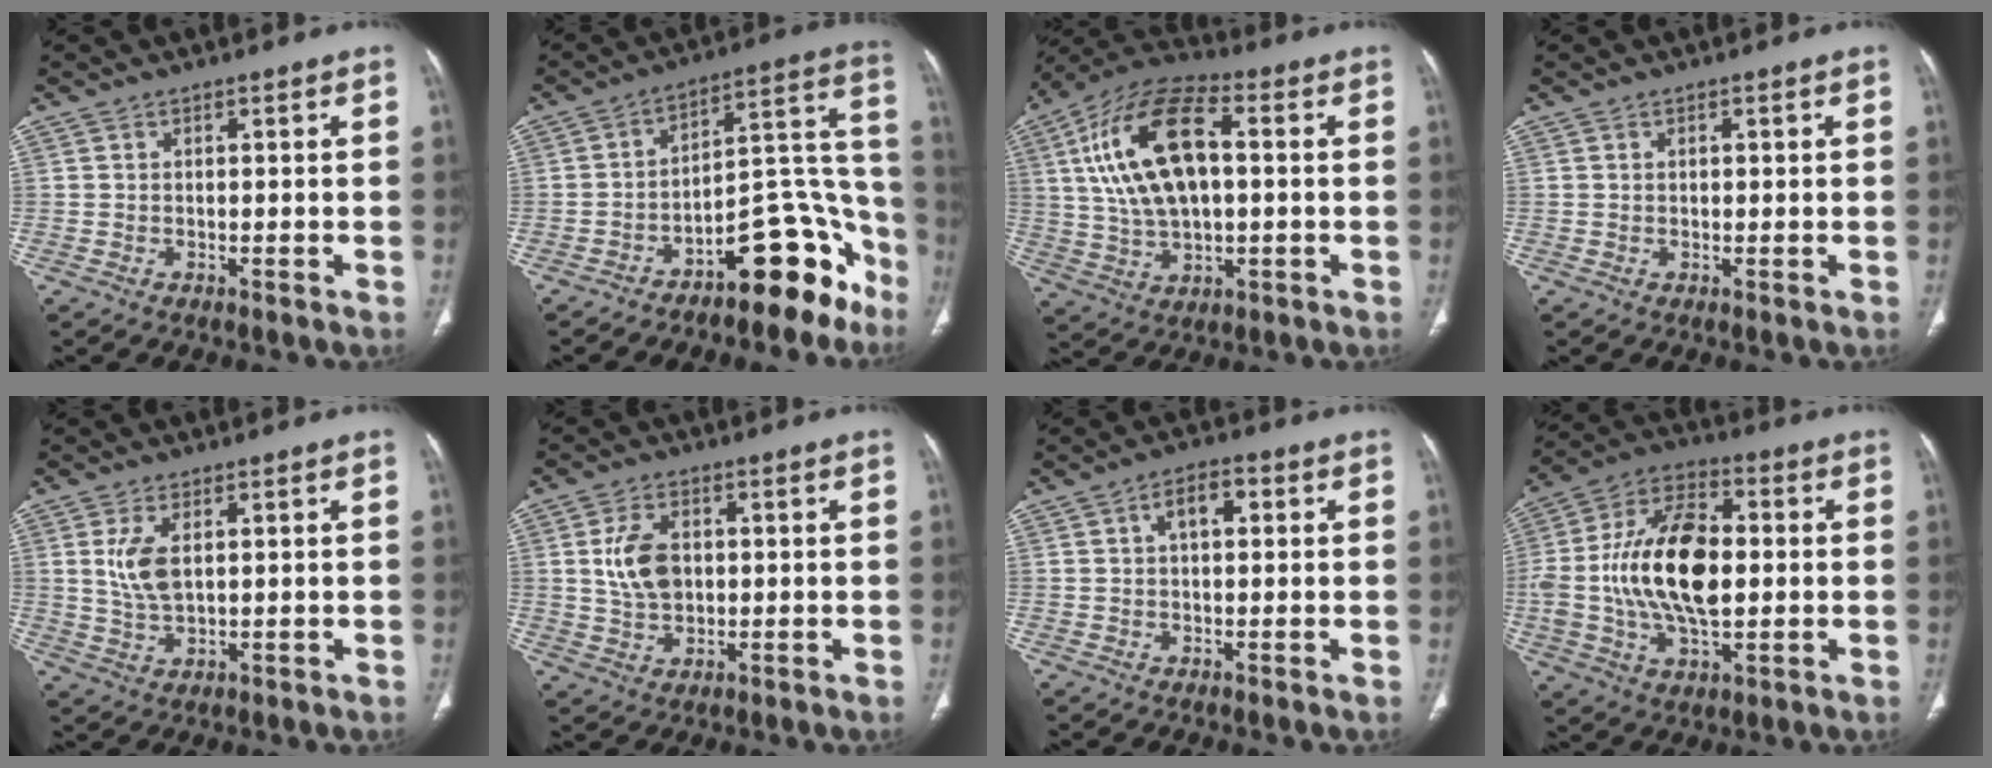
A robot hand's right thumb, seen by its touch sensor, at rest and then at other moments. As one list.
[{"total": 16.6, "force": [-10.8, 6.4, 10.8], "torque": [-0.089, 0.130, -0.166]}, {"total": 18.7, "force": [3.2, 9.4, 15.8], "torque": [-0.295, 0.020, 0.055]}, {"total": 0.6, "force": [0.2, 0.3, 0.5], "torque": [-0.009, 0.000, 0.004]}, {"total": 6.1, "force": [1.6, 3.0, 5.0], "torque": [-0.105, -0.009, 0.037]}, {"total": 7.9, "force": [1.1, 5.3, 5.8], "torque": [-0.100, -0.002, 0.025]}, {"total": 4.9, "force": [1.2, 2.6, 3.9], "torque": [-0.054, 0.014, 0.014]}, {"total": 19.6, "force": [0.0, 10.6, 16.5], "torque": [-0.310, 0.020, 0.000]}]